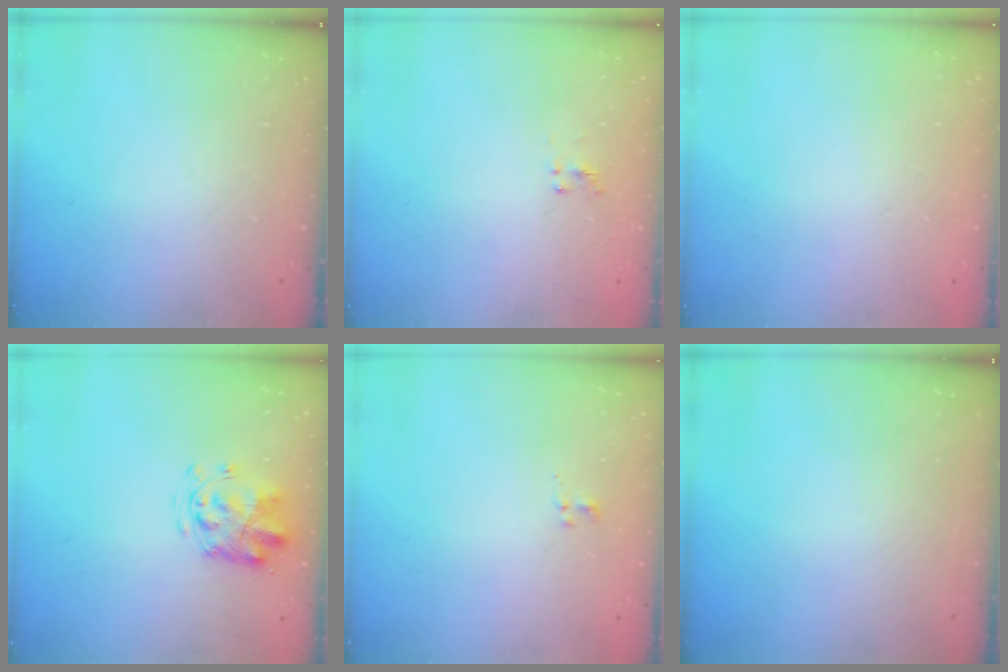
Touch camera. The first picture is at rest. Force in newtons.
{"total": 1.3, "press": 1.2, "slide": 0.6}
{"total": 1.8, "press": 1.8, "slide": 0.2}
{"total": 3.3, "press": 3.2, "slide": 0.8}
{"total": 0.7, "press": 0.4, "slide": 0.6}
{"total": 0.0}